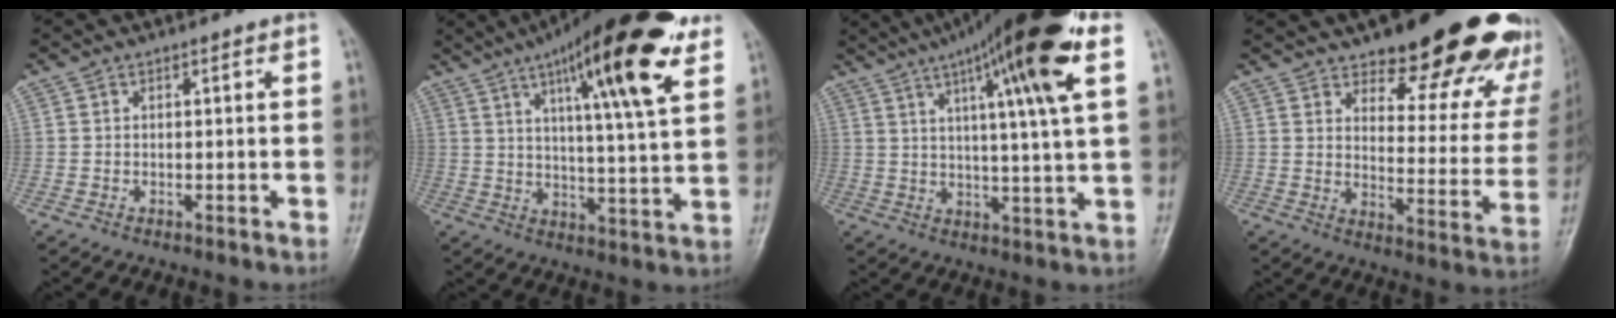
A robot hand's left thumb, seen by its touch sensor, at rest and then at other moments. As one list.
[{"total": 21.0, "force": [11.5, 3.6, 17.2], "torque": [-0.244, -0.034, 0.173]}, {"total": 20.0, "force": [9.5, 2.1, 17.5], "torque": [-0.269, -0.007, 0.141]}, {"total": 24.4, "force": [19.2, 8.4, 12.5], "torque": [-0.107, -0.117, 0.237]}]